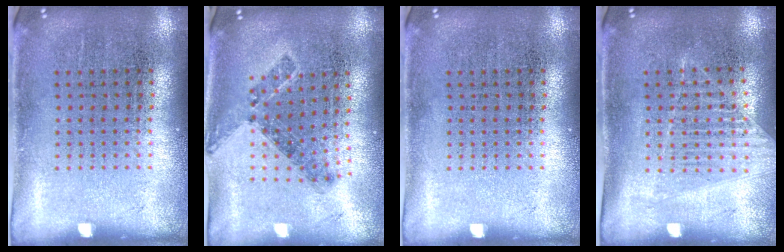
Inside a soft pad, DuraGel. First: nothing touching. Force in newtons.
{"total": 0.7, "press": 0.7, "slide": 0.3}
{"total": 0.0}
{"total": 1.2, "press": 1.1, "slide": 0.5}